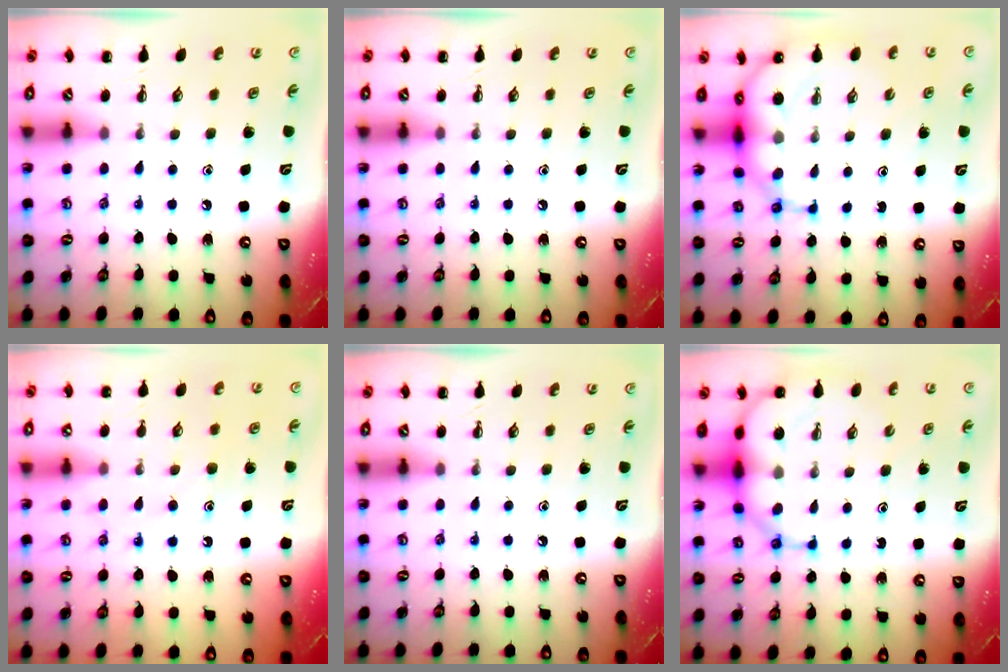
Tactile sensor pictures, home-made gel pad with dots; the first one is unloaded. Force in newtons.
{"total": 0.0}
{"total": 10.2, "press": 9.7, "slide": 3.1}
{"total": 10.7, "press": 10.7, "slide": 1.0}
{"total": 0.0}
{"total": 11.7, "press": 11.3, "slide": 3.2}